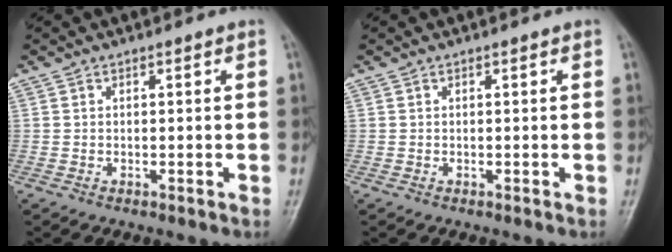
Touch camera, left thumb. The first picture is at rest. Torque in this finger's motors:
{"motor_torque": [0.01, 0.02, -0.04, -0.02, 0.00]}